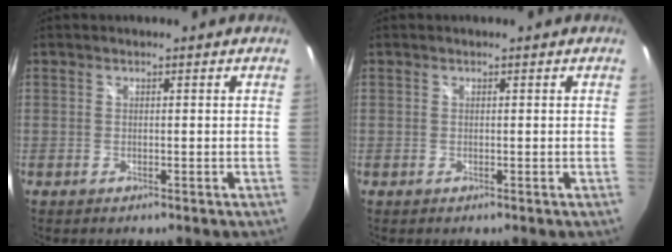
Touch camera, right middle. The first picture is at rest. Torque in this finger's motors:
{"motor_torque": [-0.01, -0.01, 0.00, 0.01]}